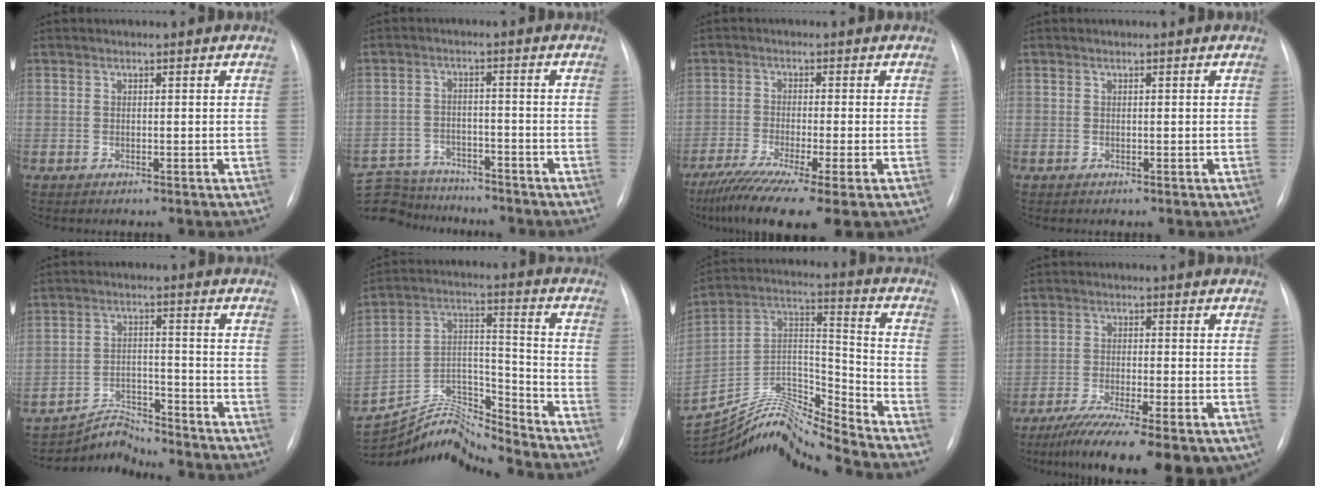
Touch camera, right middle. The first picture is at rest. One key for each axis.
{"total": 12.9, "fx": -11.9, "fy": 4.2, "fz": 2.6, "tx": -0.065, "ty": 0.013, "tz": -0.181}
{"total": 12.7, "fx": -8.7, "fy": 0.7, "fz": 9.2, "tx": -0.155, "ty": -0.033, "tz": -0.143}
{"total": 0.0}
{"total": 5.5, "fx": -5.3, "fy": 0.1, "fz": -1.4, "tx": 0.019, "ty": 0.005, "tz": -0.090}
{"total": 13.4, "fx": -13.3, "fy": -1.5, "fz": 0.5, "tx": -0.016, "ty": 0.044, "tz": -0.246}
{"total": 18.7, "fx": -18.1, "fy": -0.9, "fz": 4.4, "tx": -0.087, "ty": 0.052, "tz": -0.319}
{"total": 18.0, "fx": -11.7, "fy": 4.4, "fz": 12.9, "tx": -0.170, "ty": -0.026, "tz": -0.174}